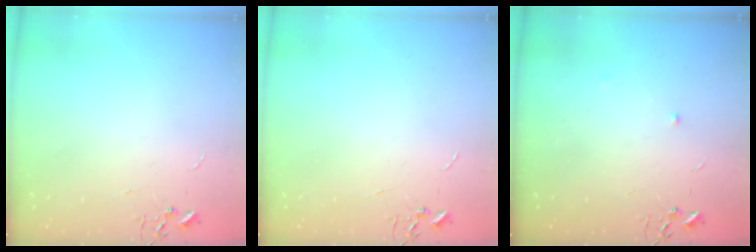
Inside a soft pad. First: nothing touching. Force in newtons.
{"total": 0.0}
{"total": 3.8, "press": 3.7, "slide": 1.1}